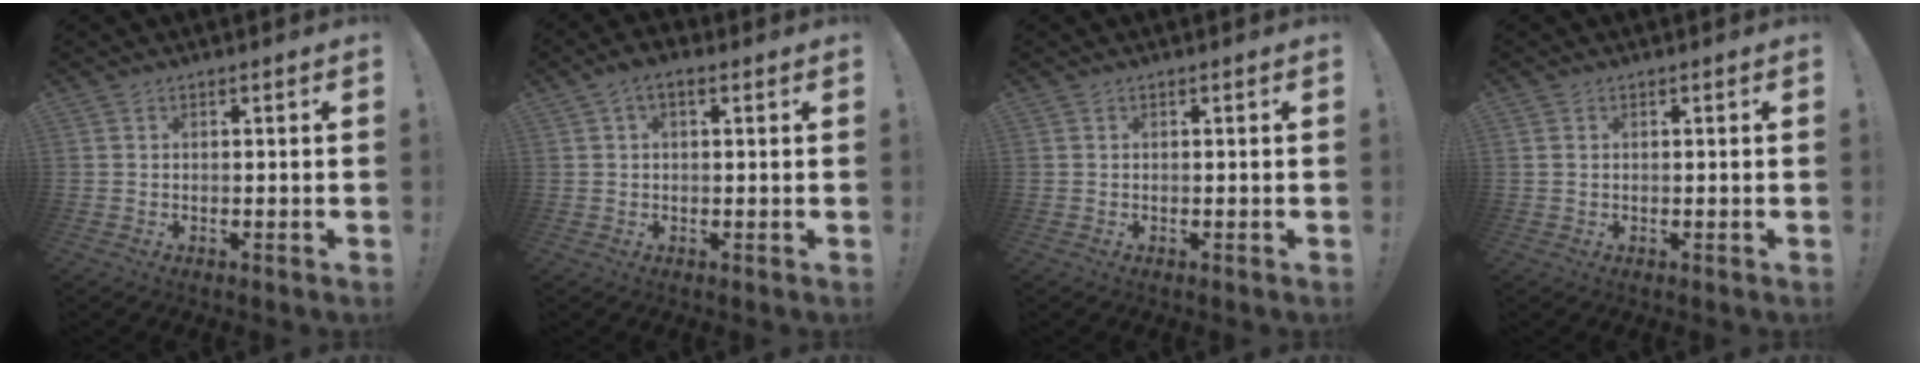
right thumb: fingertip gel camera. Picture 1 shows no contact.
{"total": 3.2, "force": [0.8, 1.7, 2.6], "torque": [-0.047, 0.007, 0.014]}
{"total": 0.0}
{"total": 0.7, "force": [0.2, 0.7, 0.2], "torque": [-0.008, 0.005, 0.005]}